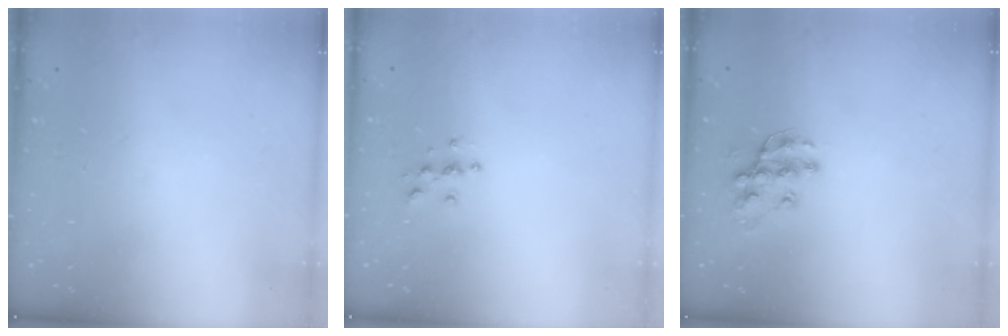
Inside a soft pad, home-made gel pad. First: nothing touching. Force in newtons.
{"total": 5.0, "press": 5.0, "slide": 0.4}
{"total": 12.2, "press": 12.2, "slide": 0.9}